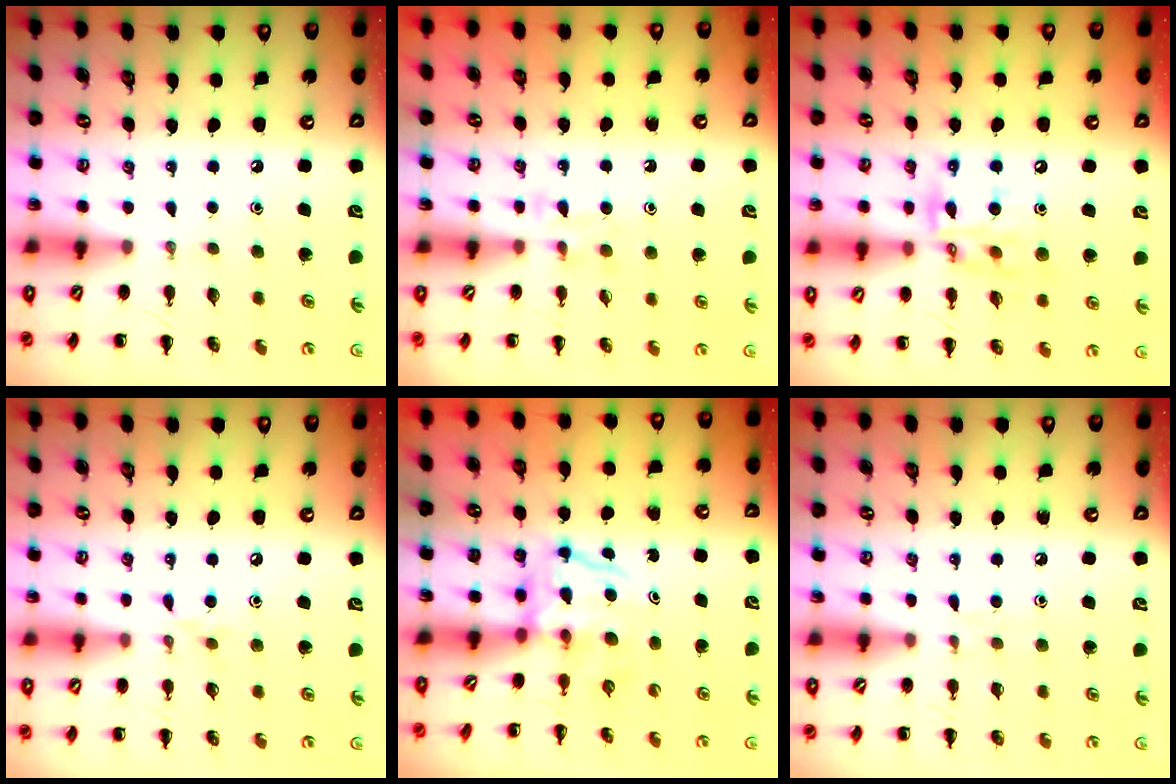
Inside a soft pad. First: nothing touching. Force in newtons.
{"total": 6.2, "press": 5.9, "slide": 1.8}
{"total": 13.6, "press": 13.3, "slide": 3.0}
{"total": 6.7, "press": 6.5, "slide": 1.8}
{"total": 3.8, "press": 3.8, "slide": 0.4}
{"total": 3.7, "press": 3.4, "slide": 1.5}